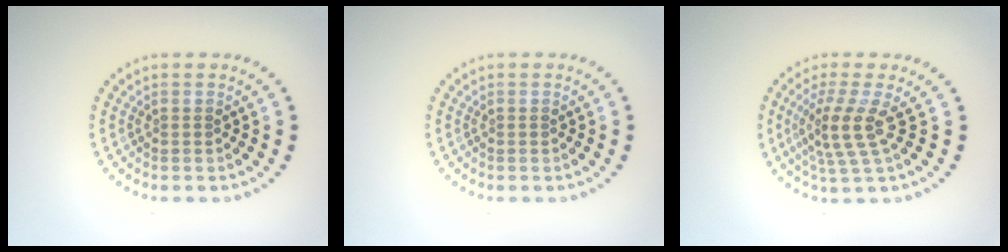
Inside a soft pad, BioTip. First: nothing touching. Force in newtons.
{"total": 0.0}
{"total": 3.5, "press": 2.7, "slide": 2.1}